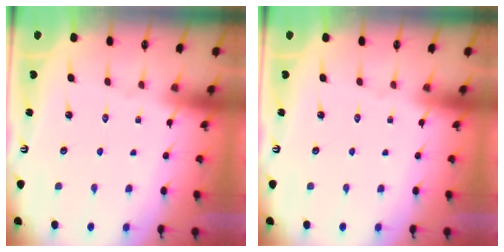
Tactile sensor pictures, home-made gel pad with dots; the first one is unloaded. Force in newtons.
{"total": 0.0}